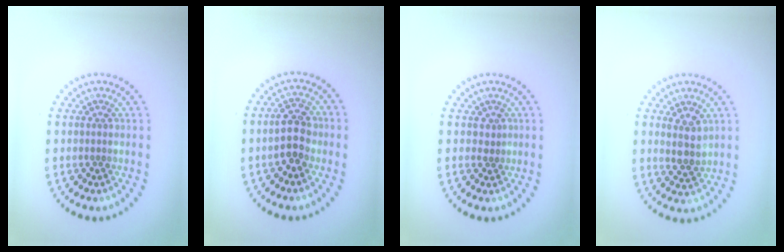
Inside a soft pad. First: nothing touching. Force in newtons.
{"total": 3.2, "press": 3.2, "slide": 0.6}
{"total": 0.7, "press": 0.3, "slide": 0.6}
{"total": 2.2, "press": 2.1, "slide": 0.8}